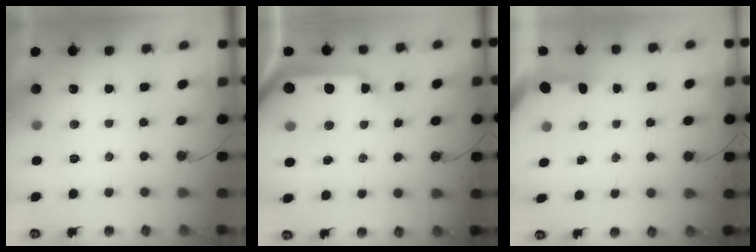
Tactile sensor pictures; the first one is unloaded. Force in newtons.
{"total": 11.7, "press": 11.6, "slide": 1.6}
{"total": 3.2, "press": 3.2, "slide": 0.2}